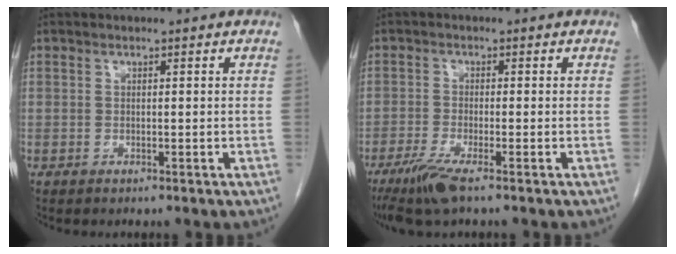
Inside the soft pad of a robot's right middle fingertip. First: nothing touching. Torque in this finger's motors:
{"motor_torque": [1.05, -0.65, 0.08, 0.04]}